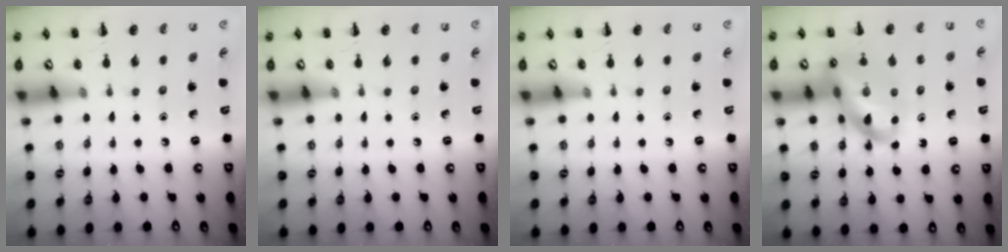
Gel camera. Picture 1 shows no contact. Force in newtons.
{"total": 0.0}
{"total": 0.0}
{"total": 17.7, "press": 17.3, "slide": 3.7}